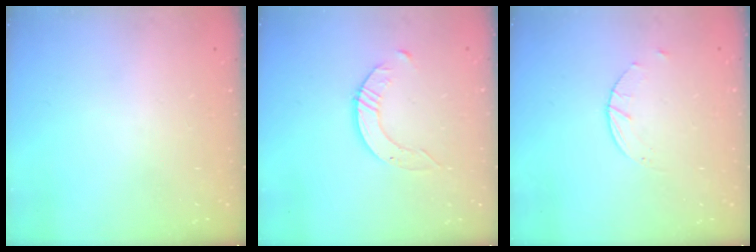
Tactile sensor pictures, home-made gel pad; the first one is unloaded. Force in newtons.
{"total": 3.4, "press": 3.3, "slide": 0.4}
{"total": 2.6, "press": 2.6, "slide": 0.4}